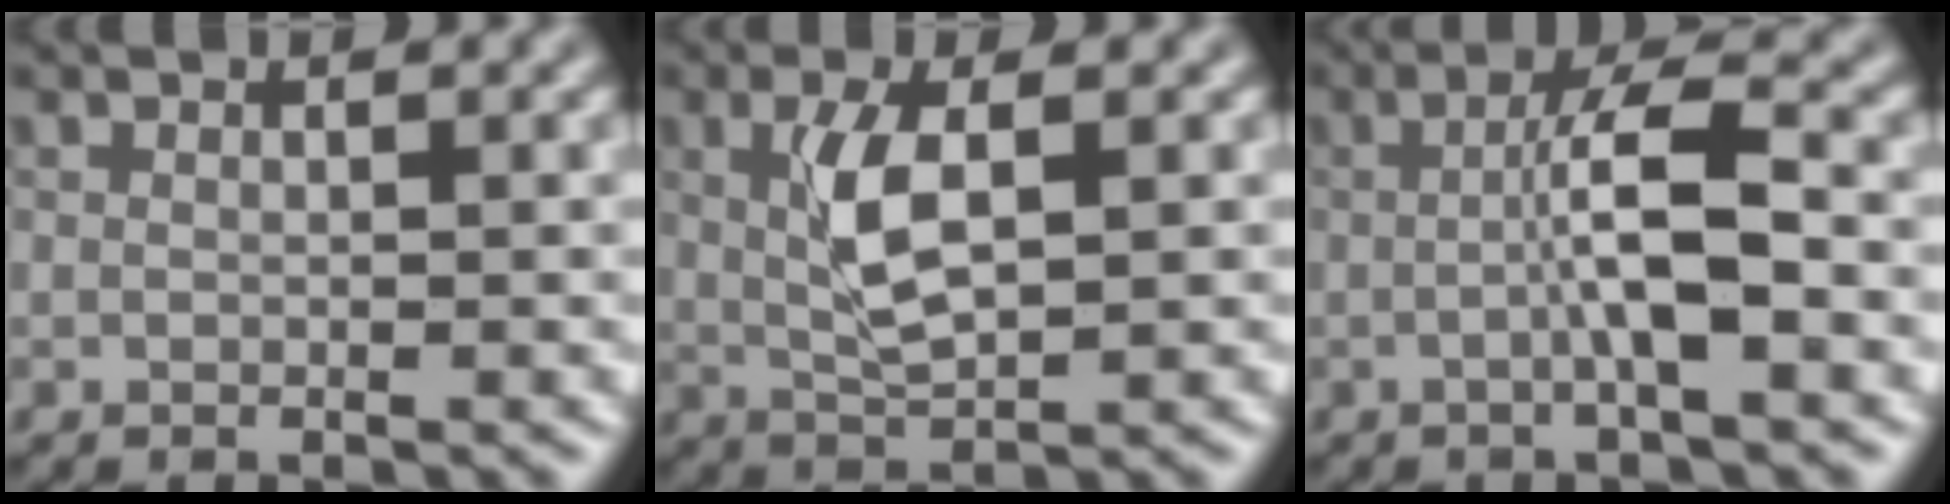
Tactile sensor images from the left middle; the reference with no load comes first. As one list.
[{"total": 3.8, "force": [0.4, 1.3, 3.5], "torque": [-0.078, 0.003, 0.013]}, {"total": 4.7, "force": [-0.4, 0.8, 4.6], "torque": [-0.081, 0.010, -0.008]}]